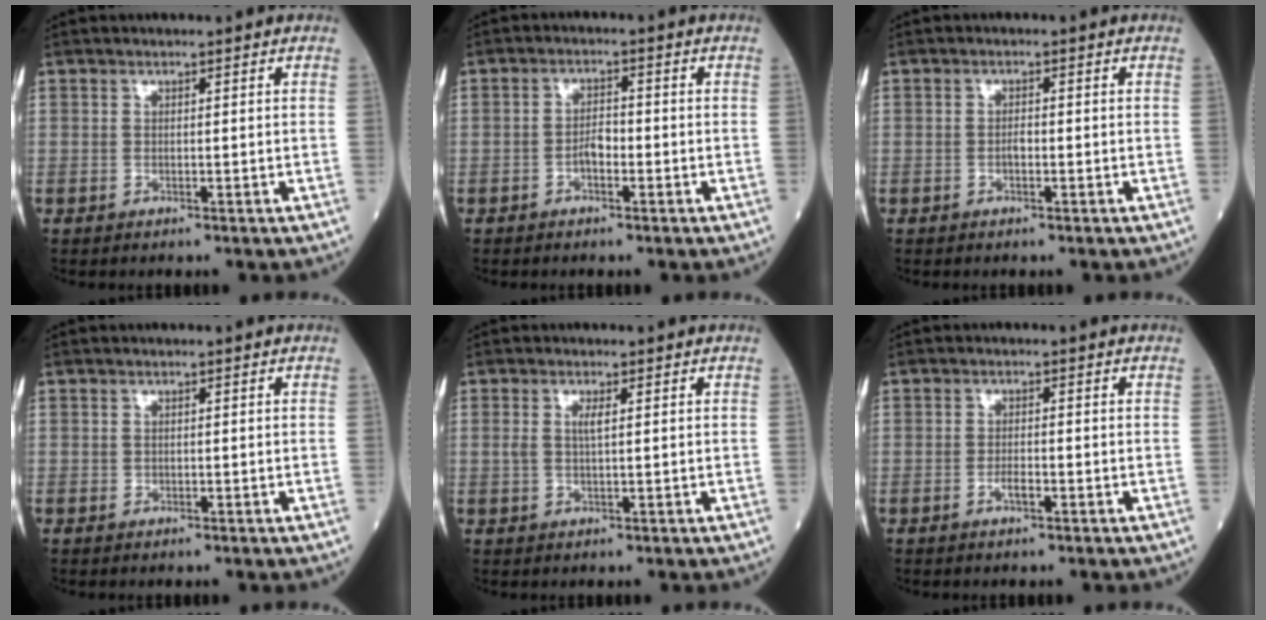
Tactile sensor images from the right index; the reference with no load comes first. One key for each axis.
{"total": 2.4, "fx": -1.0, "fy": 1.1, "fz": 1.9, "tx": -0.027, "ty": 0.007, "tz": -0.020}
{"total": 1.1, "fx": -0.4, "fy": 0.4, "fz": 0.9, "tx": -0.015, "ty": 0.002, "tz": -0.008}
{"total": 0.0}
{"total": 1.8, "fx": 0.5, "fy": 0.3, "fz": 1.7, "tx": -0.039, "ty": 0.002, "tz": 0.008}
{"total": 1.7, "fx": -0.8, "fy": 0.4, "fz": 1.4, "tx": -0.024, "ty": 0.002, "tz": -0.015}